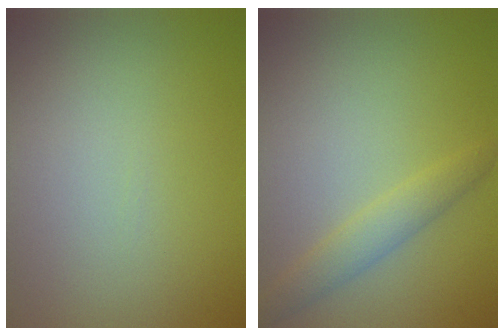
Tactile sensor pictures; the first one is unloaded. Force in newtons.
{"total": 2.2, "press": 2.2, "slide": 0.1}